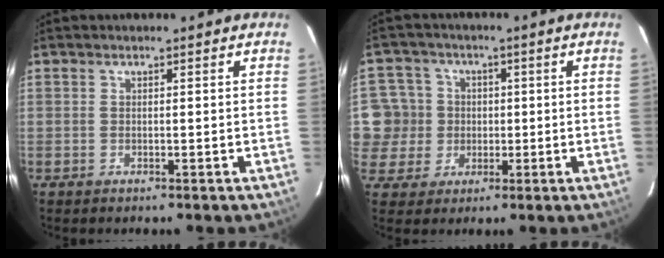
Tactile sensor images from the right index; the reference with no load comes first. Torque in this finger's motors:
{"motor_torque": [-0.02, 0.00, 0.07, 0.01]}